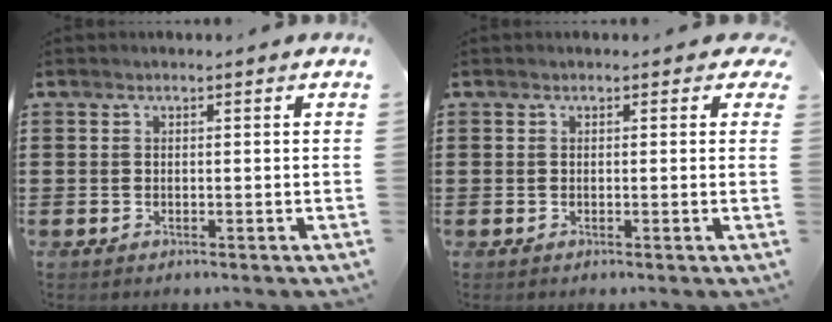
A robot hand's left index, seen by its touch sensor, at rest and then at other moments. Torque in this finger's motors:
{"motor_torque": [2.14, 0.00, 0.36, 0.03]}